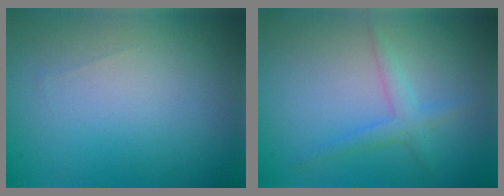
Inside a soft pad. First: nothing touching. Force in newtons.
{"total": 2.0, "press": 2.0, "slide": 0.0}